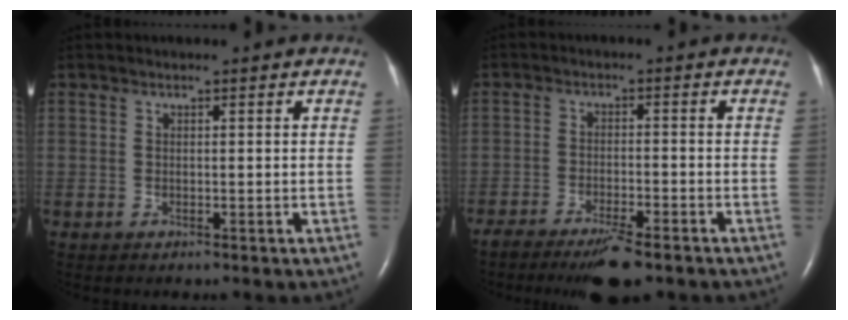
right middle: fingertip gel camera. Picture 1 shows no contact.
{"total": 7.1, "force": [-5.3, 1.1, 4.5], "torque": [-0.074, -0.015, -0.081]}